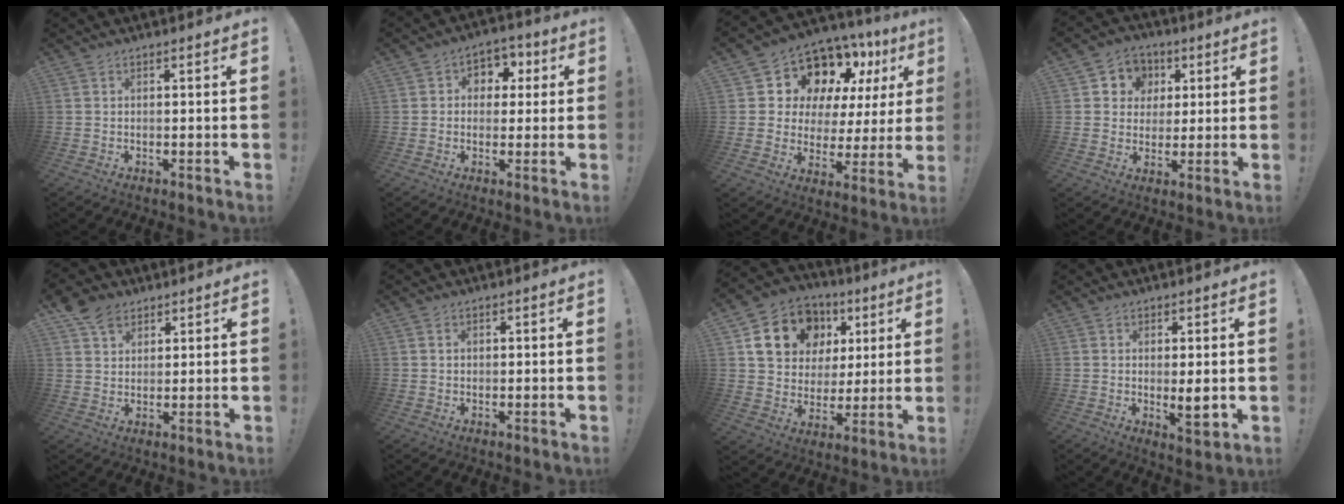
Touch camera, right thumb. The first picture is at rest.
{"total": 6.0, "force": [0.1, 5.6, 2.3], "torque": [-0.023, 0.007, 0.004]}
{"total": 12.9, "force": [8.7, 7.5, 5.7], "torque": [-0.091, -0.073, 0.163]}
{"total": 8.0, "force": [1.2, 7.6, 1.9], "torque": [-0.020, -0.005, 0.029]}
{"total": 7.6, "force": [4.7, 5.2, 2.8], "torque": [-0.039, -0.019, 0.092]}
{"total": 0.7, "force": [0.3, 0.6, 0.3], "torque": [-0.002, 0.002, 0.005]}
{"total": 17.4, "force": [7.8, 13.7, 7.4], "torque": [-0.115, -0.025, 0.167]}
{"total": 5.7, "force": [0.3, 1.4, 5.5], "torque": [-0.066, -0.016, 0.007]}